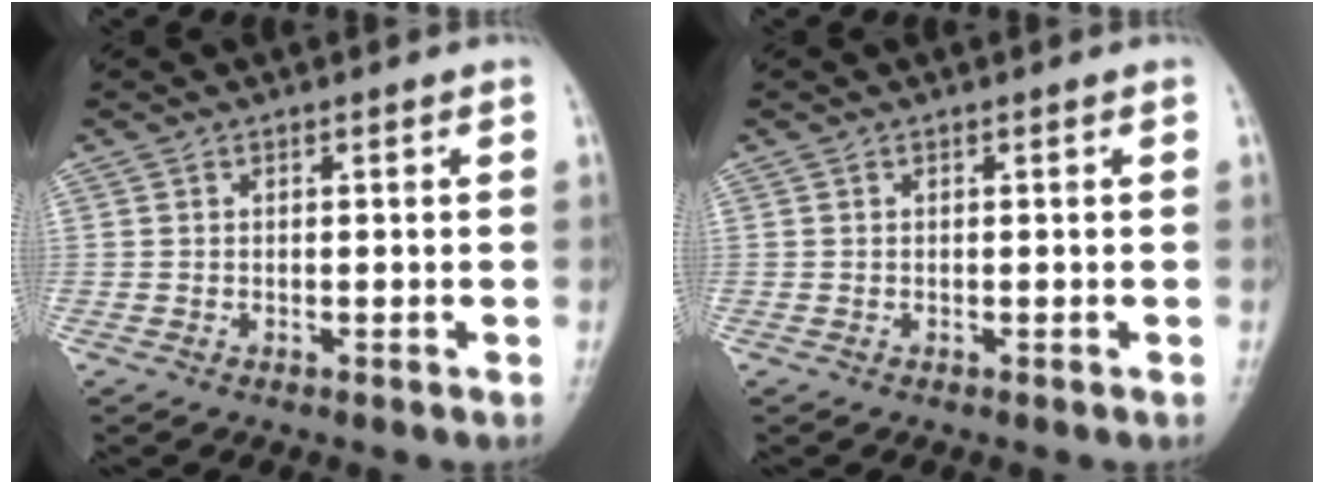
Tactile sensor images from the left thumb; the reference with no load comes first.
{"total": 0.0}